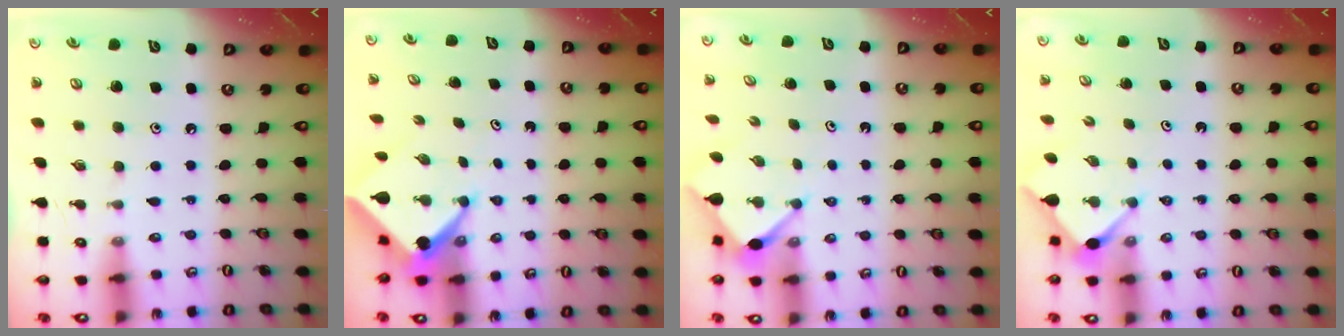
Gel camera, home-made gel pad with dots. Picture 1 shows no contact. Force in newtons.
{"total": 5.4, "press": 5.4, "slide": 0.3}
{"total": 3.6, "press": 3.6, "slide": 0.7}
{"total": 2.9, "press": 2.9, "slide": 0.3}